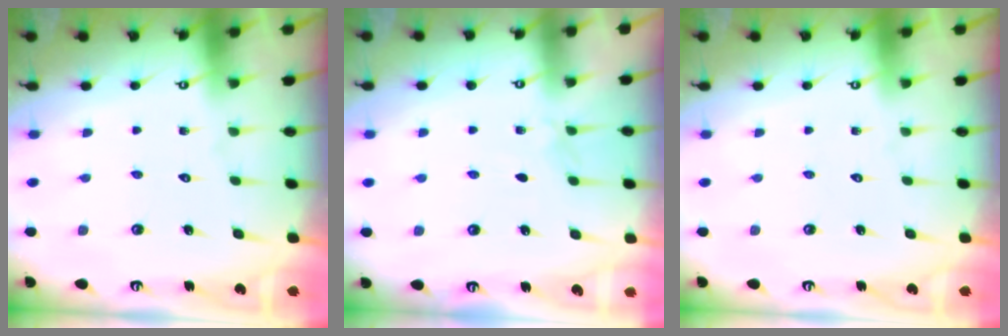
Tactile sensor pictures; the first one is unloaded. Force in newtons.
{"total": 3.0, "press": 3.0, "slide": 0.5}
{"total": 0.0}